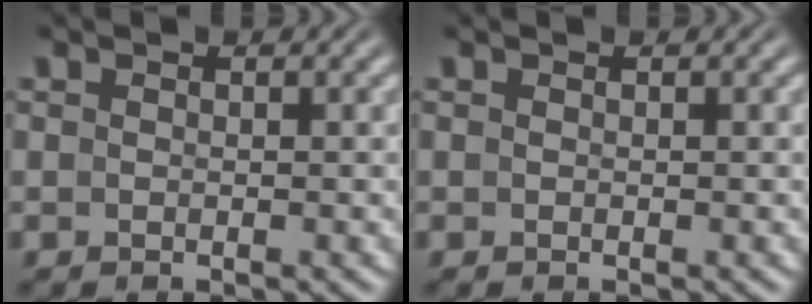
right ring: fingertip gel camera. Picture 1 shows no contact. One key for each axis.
{"total": 1.3, "fx": -0.3, "fy": -1.2, "fz": -0.4, "tx": 0.016, "ty": -0.012, "tz": 0.006}